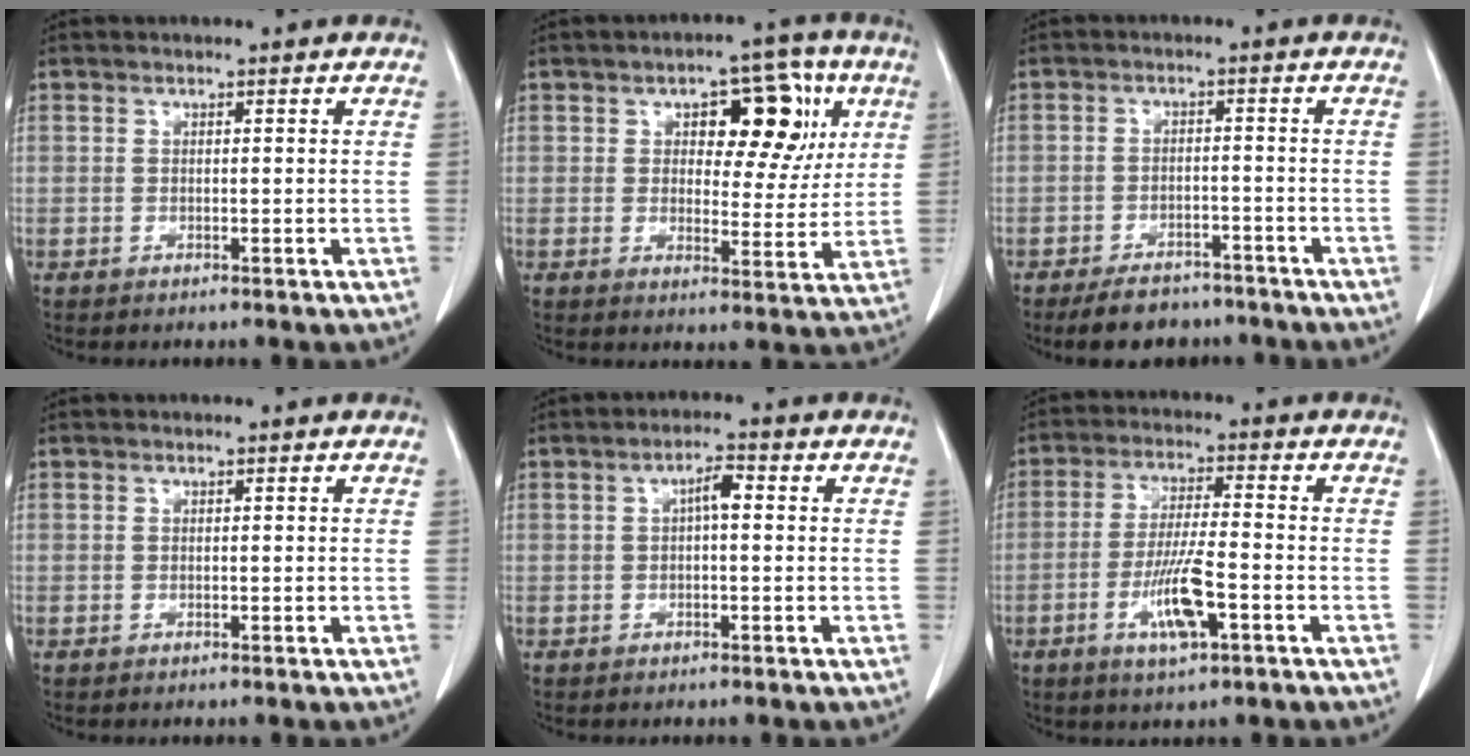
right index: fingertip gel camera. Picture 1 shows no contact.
{"total": 11.4, "force": [4.0, 5.7, 9.0], "torque": [-0.106, 0.028, 0.057]}
{"total": 6.9, "force": [-5.7, 3.3, 2.1], "torque": [-0.029, 0.004, -0.084]}
{"total": 0.0}
{"total": 3.0, "force": [0.4, 0.8, 2.9], "torque": [-0.050, 0.011, 0.005]}
{"total": 8.2, "force": [-3.2, 1.2, 7.5], "torque": [-0.146, -0.008, -0.056]}